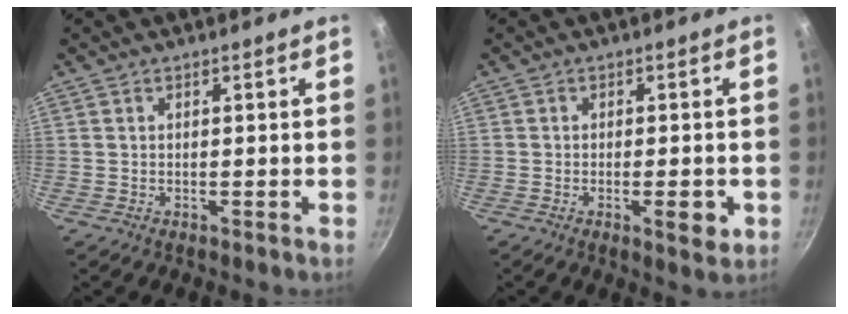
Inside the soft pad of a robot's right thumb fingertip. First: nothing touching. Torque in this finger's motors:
{"motor_torque": [0.01, 0.27, -0.38, -0.04, -0.02]}